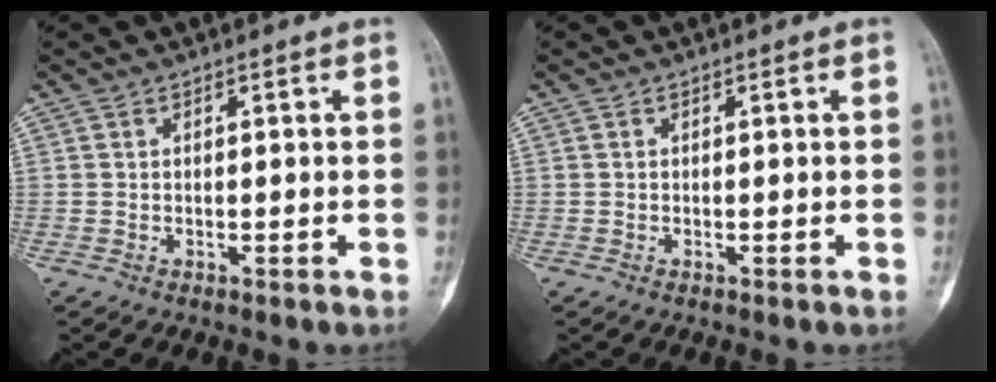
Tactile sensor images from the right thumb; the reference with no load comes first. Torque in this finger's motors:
{"motor_torque": [-0.02, -0.06, 0.10, -0.11, -0.02]}